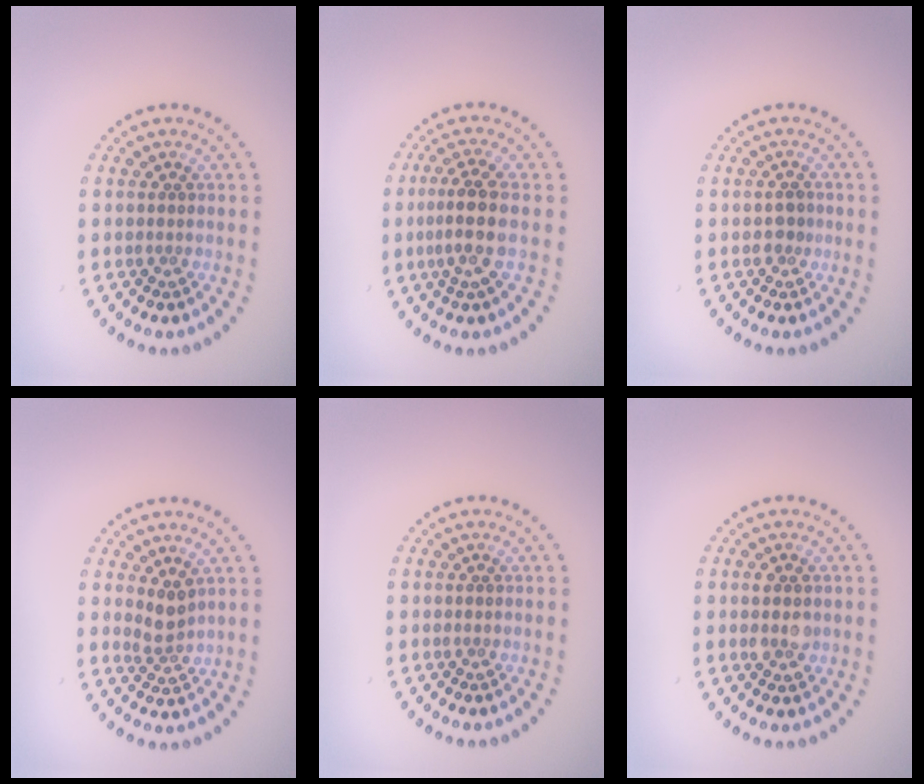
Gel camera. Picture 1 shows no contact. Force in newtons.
{"total": 3.5, "press": 3.0, "slide": 1.8}
{"total": 1.2, "press": 1.1, "slide": 0.4}
{"total": 2.1, "press": 1.6, "slide": 1.3}
{"total": 0.0}
{"total": 2.0, "press": 2.0, "slide": 0.2}